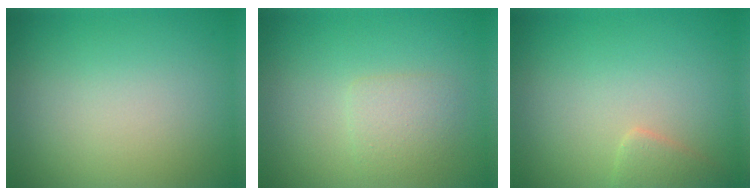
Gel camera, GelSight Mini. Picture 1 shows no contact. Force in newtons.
{"total": 1.9, "press": 1.9, "slide": 0.0}
{"total": 1.6, "press": 1.6, "slide": 0.0}